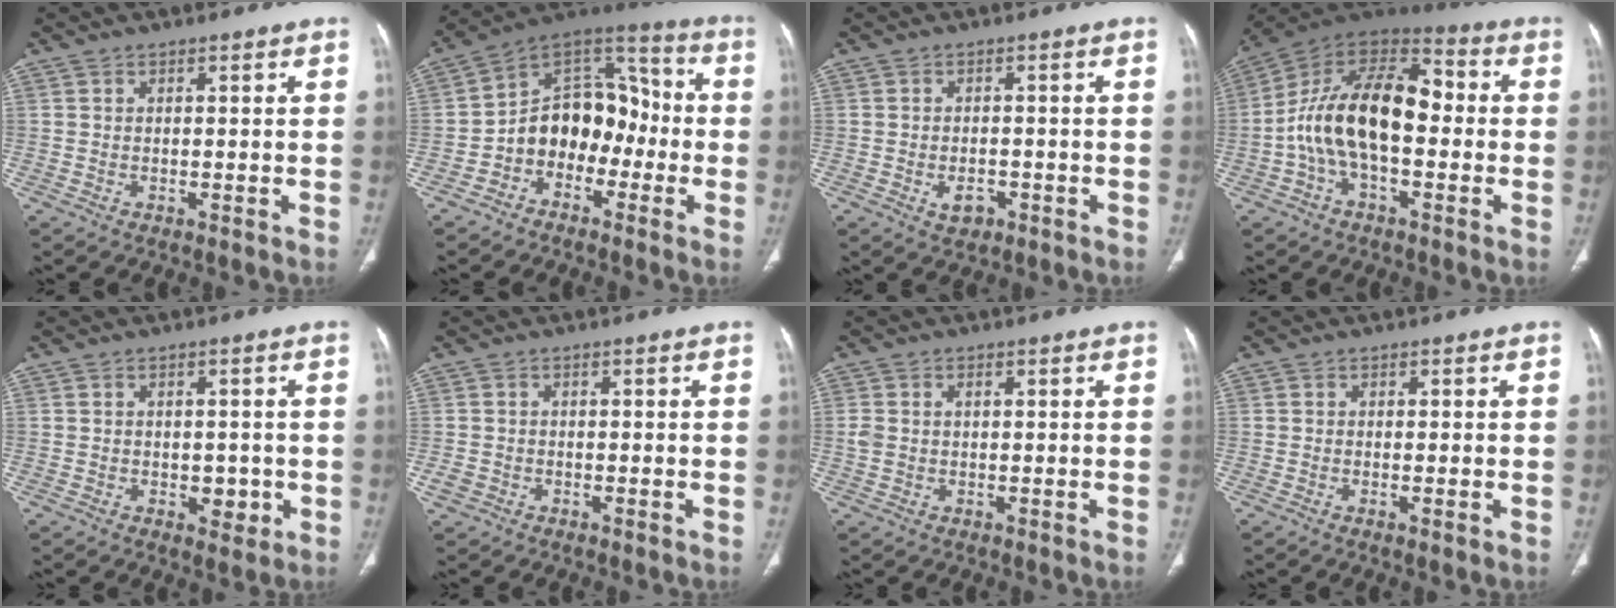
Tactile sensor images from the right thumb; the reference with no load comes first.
{"total": 13.7, "force": [-3.6, 10.3, 8.2], "torque": [-0.084, 0.071, -0.073]}
{"total": 3.3, "force": [-1.4, 2.2, 2.0], "torque": [-0.027, 0.006, -0.016]}
{"total": 18.5, "force": [-1.4, 10.1, 15.4], "torque": [-0.261, 0.048, -0.034]}
{"total": 3.8, "force": [-0.9, 2.6, 2.6], "torque": [-0.018, 0.002, -0.006]}
{"total": 1.9, "force": [-0.8, 1.6, 0.7], "torque": [-0.011, 0.004, -0.016]}
{"total": 2.8, "force": [0.2, 1.9, 2.0], "torque": [-0.053, 0.011, 0.009]}
{"total": 1.4, "force": [-0.4, 0.3, 1.3], "torque": [-0.028, -0.005, -0.007]}